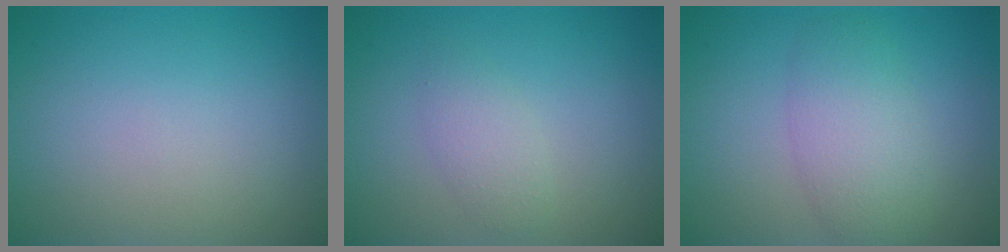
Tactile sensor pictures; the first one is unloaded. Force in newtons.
{"total": 1.9, "press": 1.9, "slide": 0.1}
{"total": 4.2, "press": 4.2, "slide": 0.0}